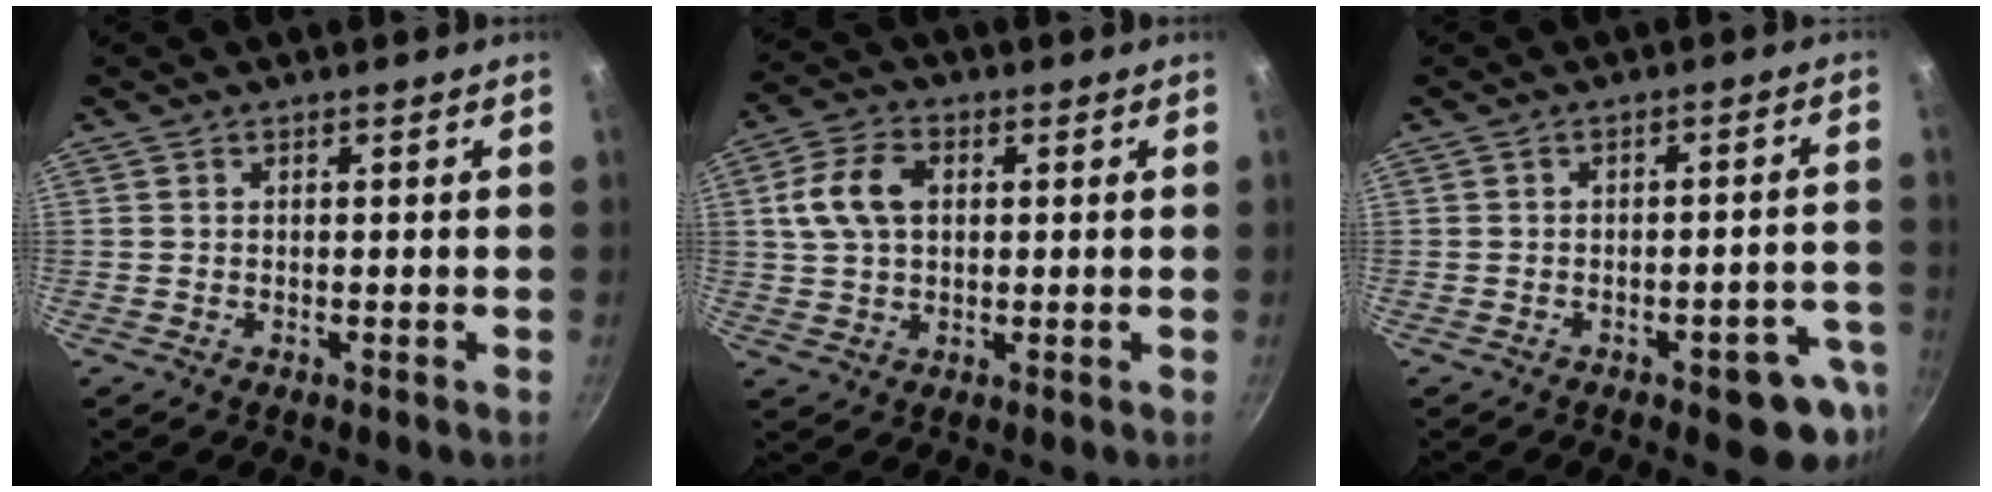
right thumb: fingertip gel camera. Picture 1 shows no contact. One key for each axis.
{"total": 8.8, "fx": 1.7, "fy": 5.9, "fz": 6.3, "tx": -0.122, "ty": 0.013, "tz": 0.031}
{"total": 8.8, "fx": -4.3, "fy": 2.9, "fz": 7.0, "tx": -0.069, "ty": 0.033, "tz": -0.048}